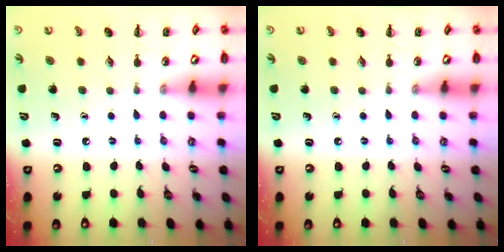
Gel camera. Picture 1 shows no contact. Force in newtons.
{"total": 0.0}